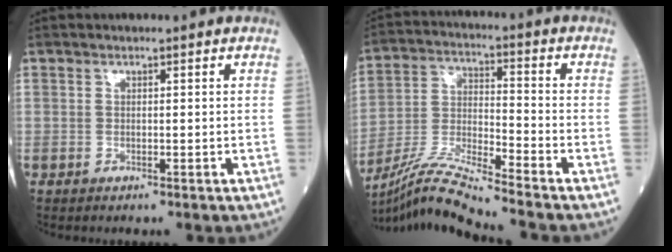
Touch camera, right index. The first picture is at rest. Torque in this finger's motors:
{"motor_torque": [-0.27, -0.23, 0.02, 0.01]}